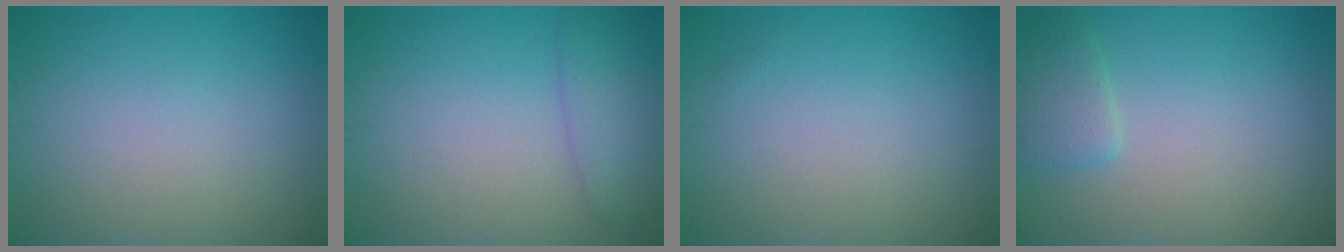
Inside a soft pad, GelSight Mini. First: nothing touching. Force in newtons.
{"total": 2.8, "press": 2.8, "slide": 0.1}
{"total": 0.0}
{"total": 2.2, "press": 2.1, "slide": 0.2}